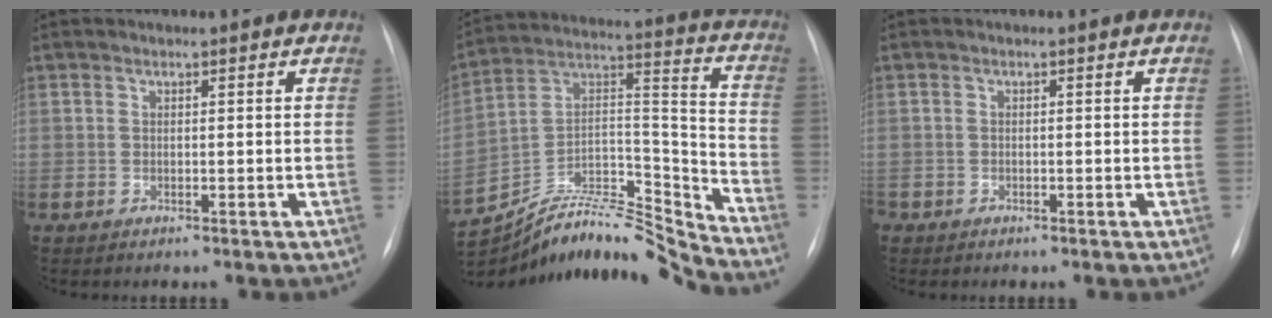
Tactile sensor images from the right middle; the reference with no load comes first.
{"total": 21.1, "force": [-20.6, 0.7, 4.2], "torque": [-0.087, 0.055, -0.347]}
{"total": 1.0, "force": [-0.7, 0.7, 0.1], "torque": [-0.006, 0.002, -0.011]}